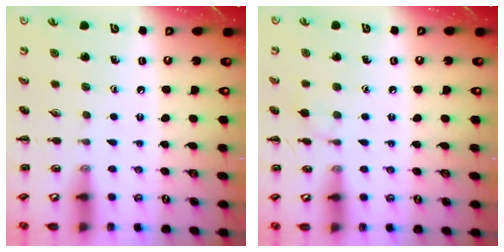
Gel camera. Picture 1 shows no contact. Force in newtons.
{"total": 5.6, "press": 5.3, "slide": 1.8}